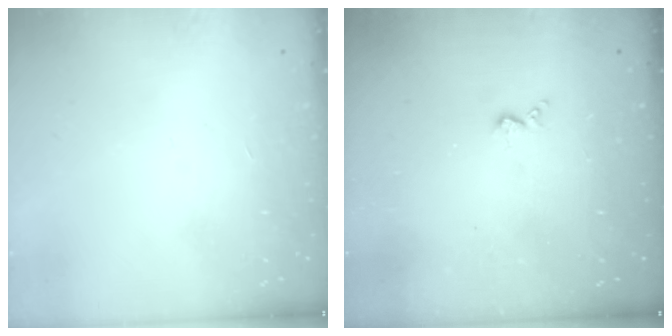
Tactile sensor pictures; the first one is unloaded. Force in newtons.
{"total": 3.4, "press": 3.4, "slide": 0.5}